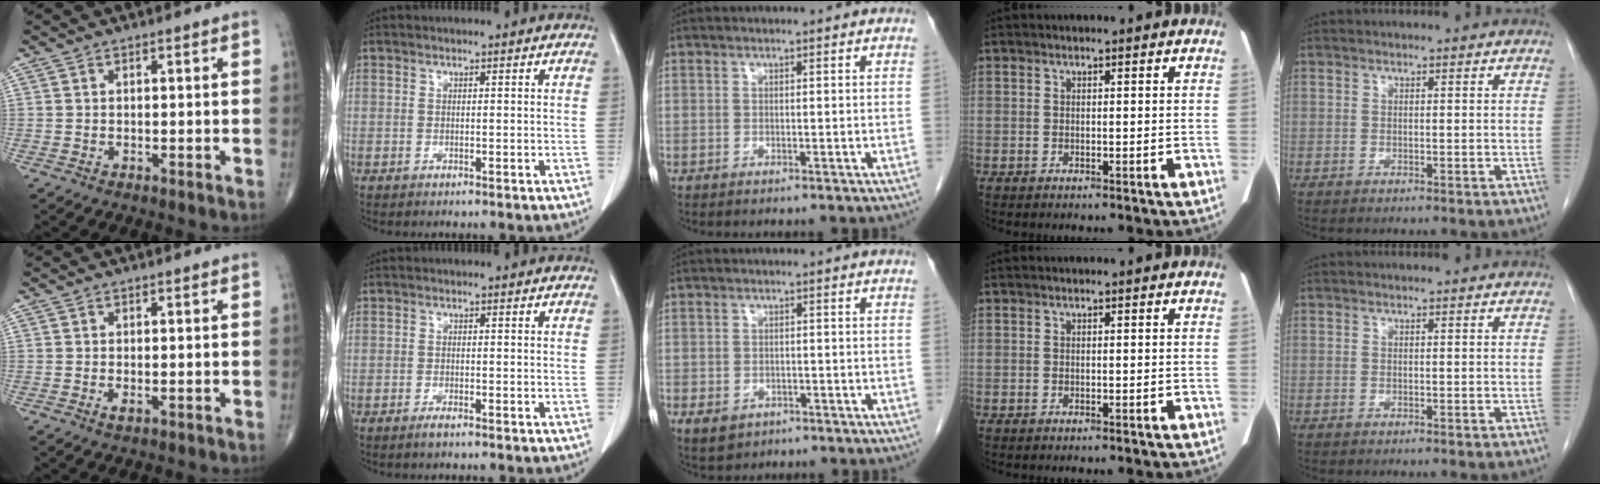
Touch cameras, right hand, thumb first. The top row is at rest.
{"thumb": {"total": 1.1, "force": [-0.3, 0.4, 0.9], "torque": [-0.013, -0.002, -0.006]}, "index": {"total": 1.1, "force": [-0.9, 0.1, 0.7], "torque": [-0.018, -0.002, -0.016]}, "middle": {"total": 4.1, "force": [-2.2, 3.1, 1.4], "torque": [-0.022, 0.000, -0.025]}}